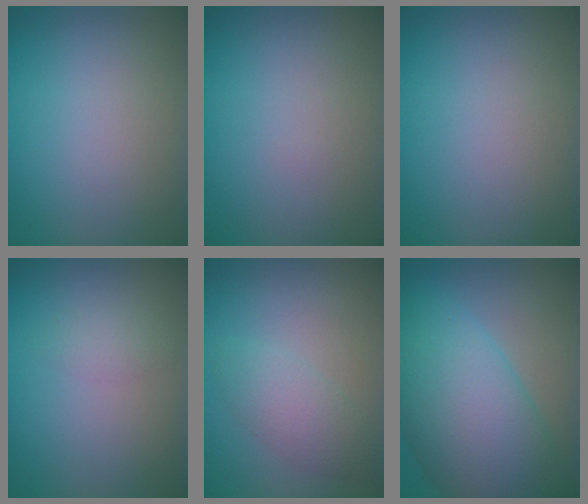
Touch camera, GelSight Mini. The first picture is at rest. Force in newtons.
{"total": 0.0}
{"total": 0.0}
{"total": 1.3, "press": 1.3, "slide": 0.0}
{"total": 2.7, "press": 2.7, "slide": 0.0}
{"total": 11.9, "press": 11.9, "slide": 0.3}